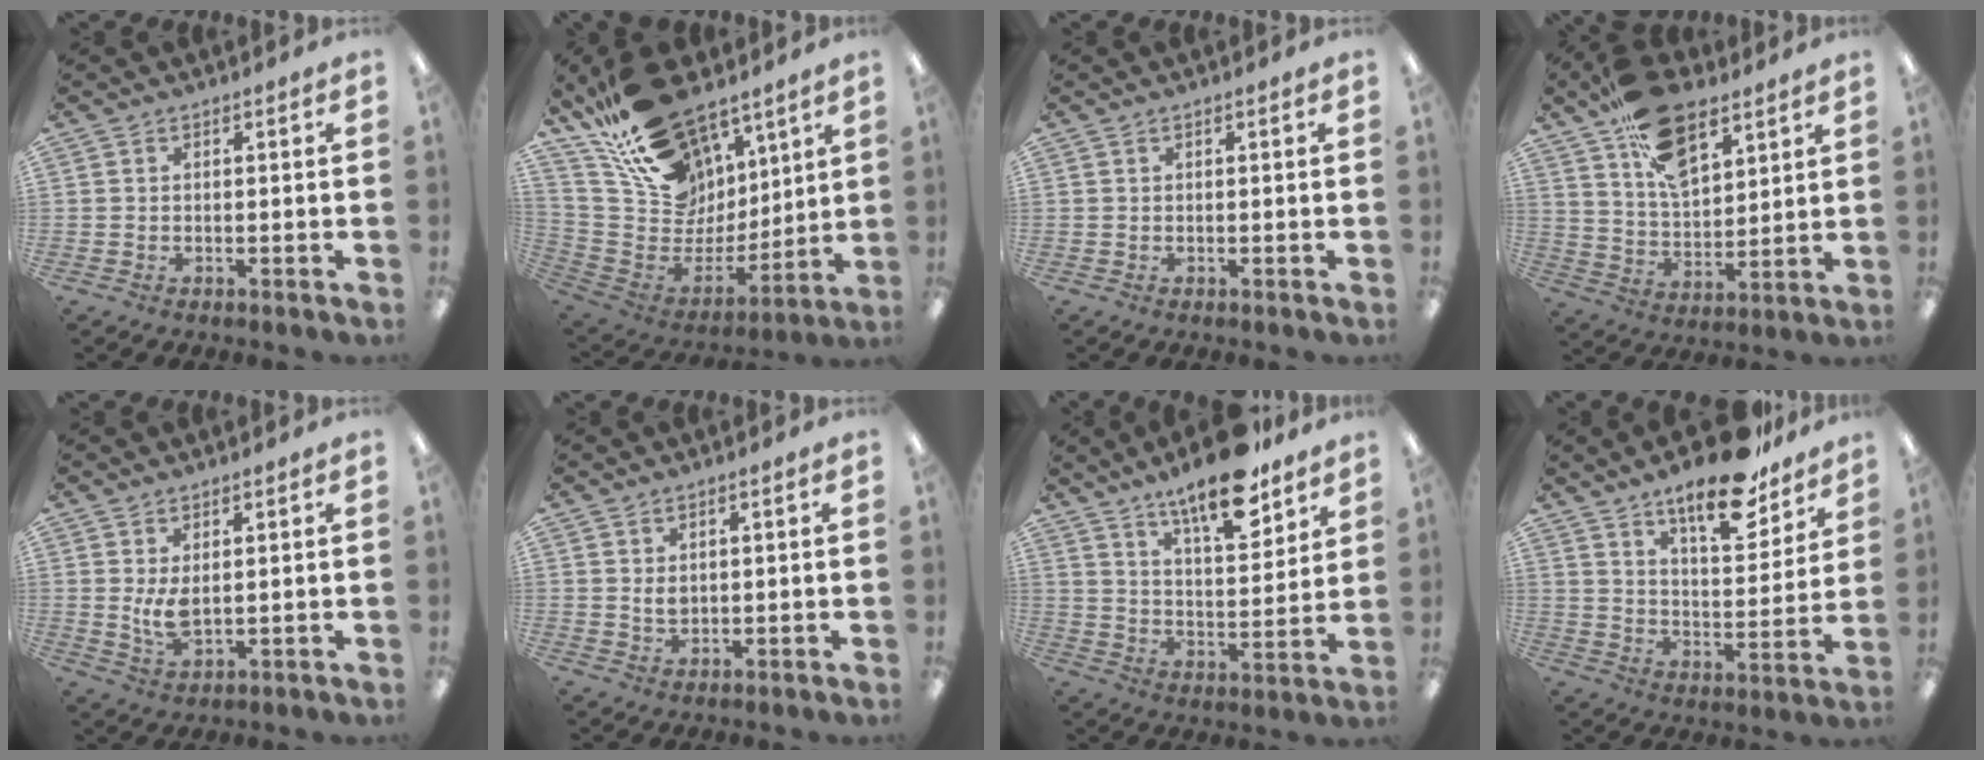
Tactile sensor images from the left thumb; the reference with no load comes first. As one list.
[{"total": 22.4, "force": [14.4, 13.8, 10.1], "torque": [-0.189, -0.095, 0.281]}, {"total": 0.0}, {"total": 16.1, "force": [10.1, 8.7, 9.2], "torque": [-0.152, -0.044, 0.185]}, {"total": 5.6, "force": [1.3, 2.6, 4.8], "torque": [-0.103, -0.008, 0.019]}, {"total": 2.2, "force": [0.9, 1.2, 1.6], "torque": [-0.034, 0.003, 0.014]}, {"total": 14.5, "force": [11.5, 4.1, 7.9], "torque": [-0.121, -0.071, 0.195]}, {"total": 16.6, "force": [12.5, 5.6, 9.4], "torque": [-0.137, -0.073, 0.208]}]